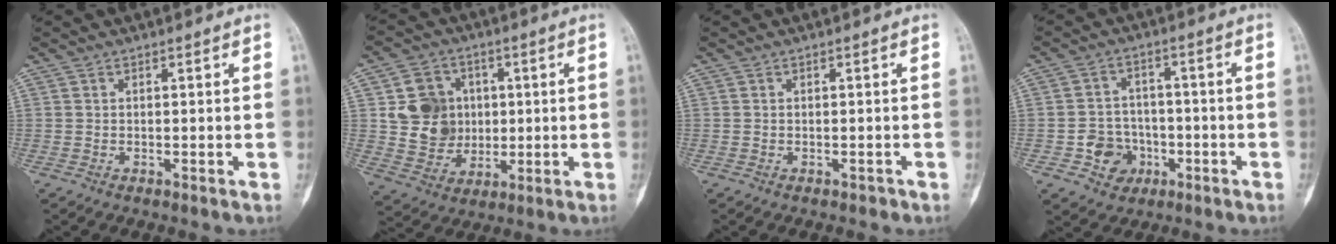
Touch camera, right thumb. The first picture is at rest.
{"total": 11.6, "force": [1.8, 10.4, 4.7], "torque": [-0.040, -0.003, 0.043]}
{"total": 0.5, "force": [-0.4, 0.3, 0.1], "torque": [0.001, 0.003, -0.007]}
{"total": 7.2, "force": [-2.6, 6.4, 2.2], "torque": [0.000, 0.024, -0.040]}